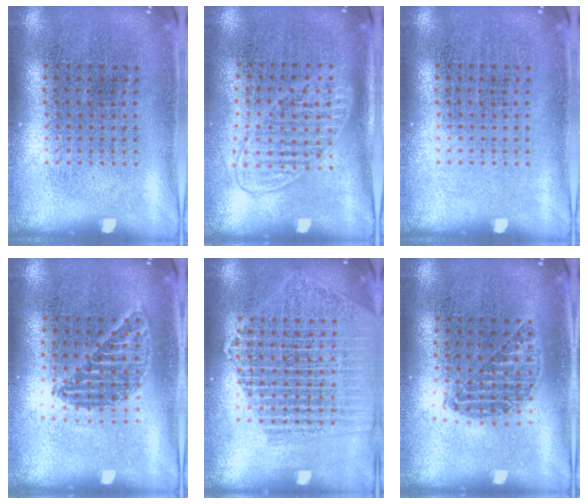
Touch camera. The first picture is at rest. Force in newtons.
{"total": 1.4, "press": 1.2, "slide": 0.7}
{"total": 0.0}
{"total": 1.2, "press": 1.1, "slide": 0.4}
{"total": 2.0, "press": 1.8, "slide": 0.9}
{"total": 1.1, "press": 1.0, "slide": 0.5}